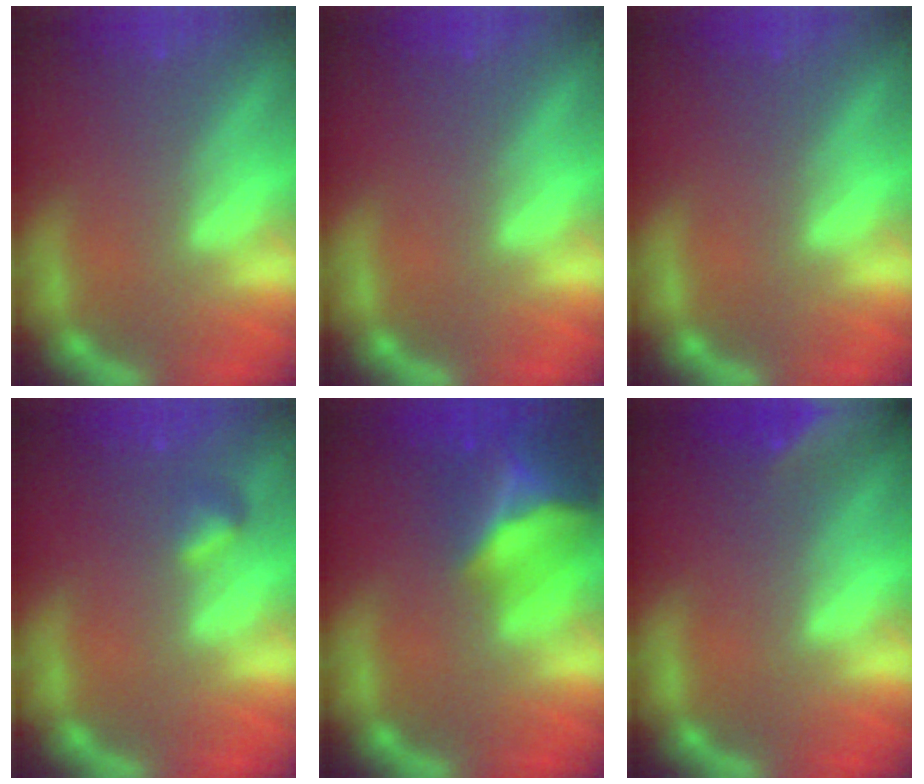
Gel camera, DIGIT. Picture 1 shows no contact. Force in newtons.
{"total": 0.0}
{"total": 0.0}
{"total": 1.4}
{"total": 10.0}
{"total": 8.5}